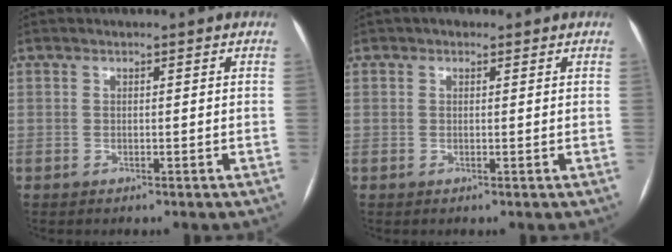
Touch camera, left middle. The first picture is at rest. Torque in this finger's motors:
{"motor_torque": [-0.06, -0.01, -0.02, 0.00]}